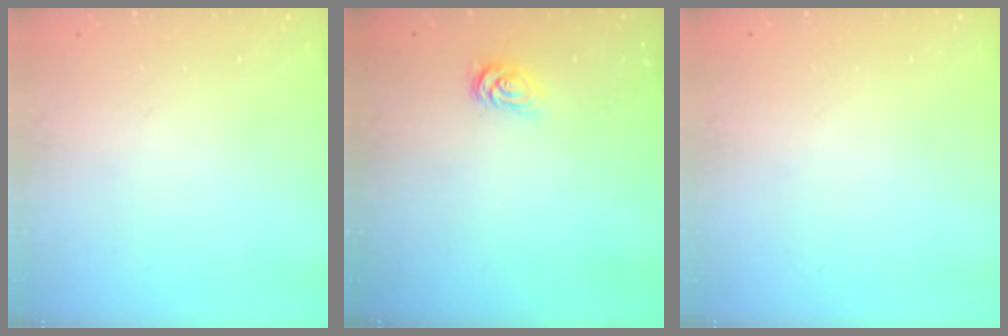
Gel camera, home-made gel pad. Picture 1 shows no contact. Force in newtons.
{"total": 2.6, "press": 2.6, "slide": 0.4}
{"total": 0.0}